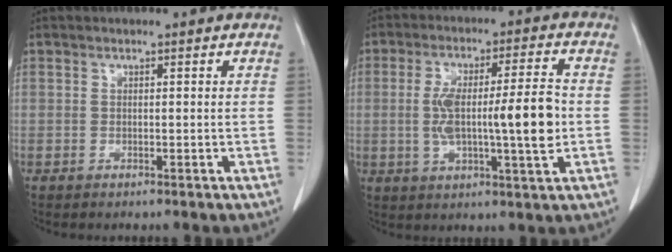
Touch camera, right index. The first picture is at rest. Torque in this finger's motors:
{"motor_torque": [1.72, -0.31, 0.87, 0.20]}